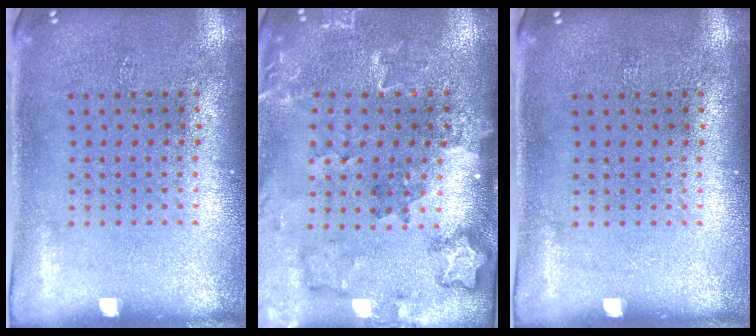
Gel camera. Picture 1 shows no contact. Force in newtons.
{"total": 1.8, "press": 1.8, "slide": 0.0}
{"total": 0.0}